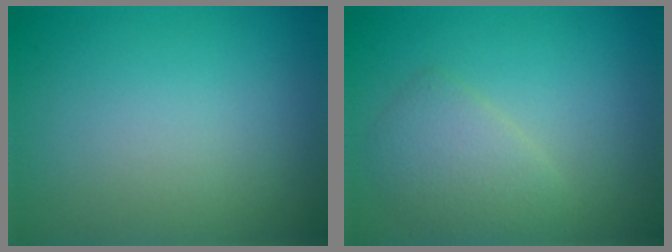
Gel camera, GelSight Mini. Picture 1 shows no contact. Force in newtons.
{"total": 2.9, "press": 2.9, "slide": 0.1}